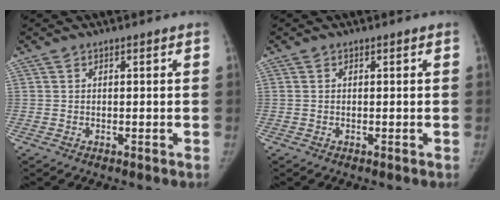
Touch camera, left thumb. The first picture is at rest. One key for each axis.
{"total": 0.0}